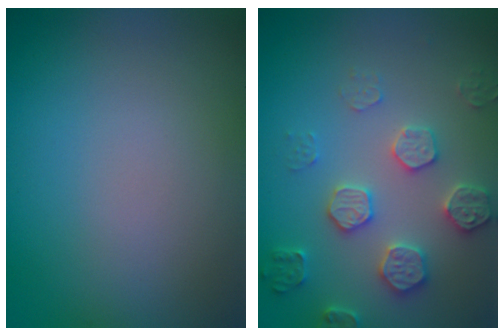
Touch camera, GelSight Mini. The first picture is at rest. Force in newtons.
{"total": 4.0, "press": 3.9, "slide": 0.9}